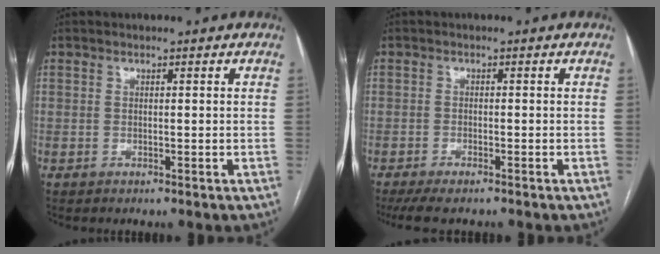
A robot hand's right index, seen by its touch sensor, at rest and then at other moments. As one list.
[{"total": 5.8, "force": [-4.8, 1.1, 3.0], "torque": [-0.045, -0.011, -0.075]}]